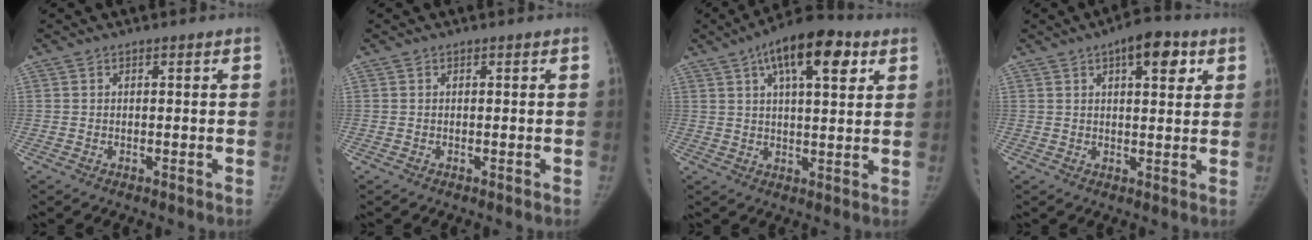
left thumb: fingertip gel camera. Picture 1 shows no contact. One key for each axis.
{"total": 0.0}
{"total": 14.2, "fx": 6.6, "fy": 5.6, "fz": 11.2, "tx": -0.149, "ty": -0.003, "tz": 0.097}
{"total": 8.2, "fx": 3.9, "fy": 3.3, "fz": 6.4, "tx": -0.067, "ty": -0.010, "tz": 0.049}